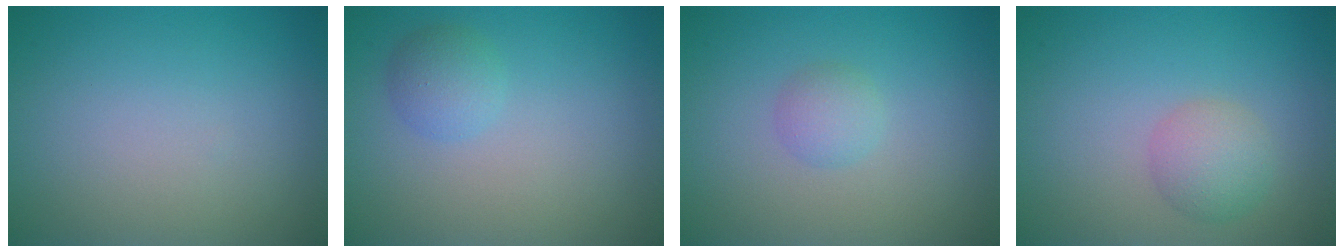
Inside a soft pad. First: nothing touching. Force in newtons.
{"total": 1.9, "press": 1.9, "slide": 0.1}
{"total": 1.5, "press": 1.5, "slide": 0.1}
{"total": 2.5, "press": 2.5, "slide": 0.1}